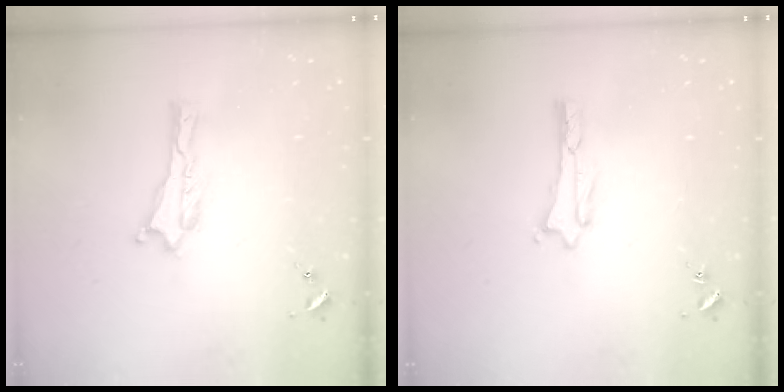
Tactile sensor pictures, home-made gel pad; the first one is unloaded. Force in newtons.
{"total": 1.1, "press": 1.1, "slide": 0.1}